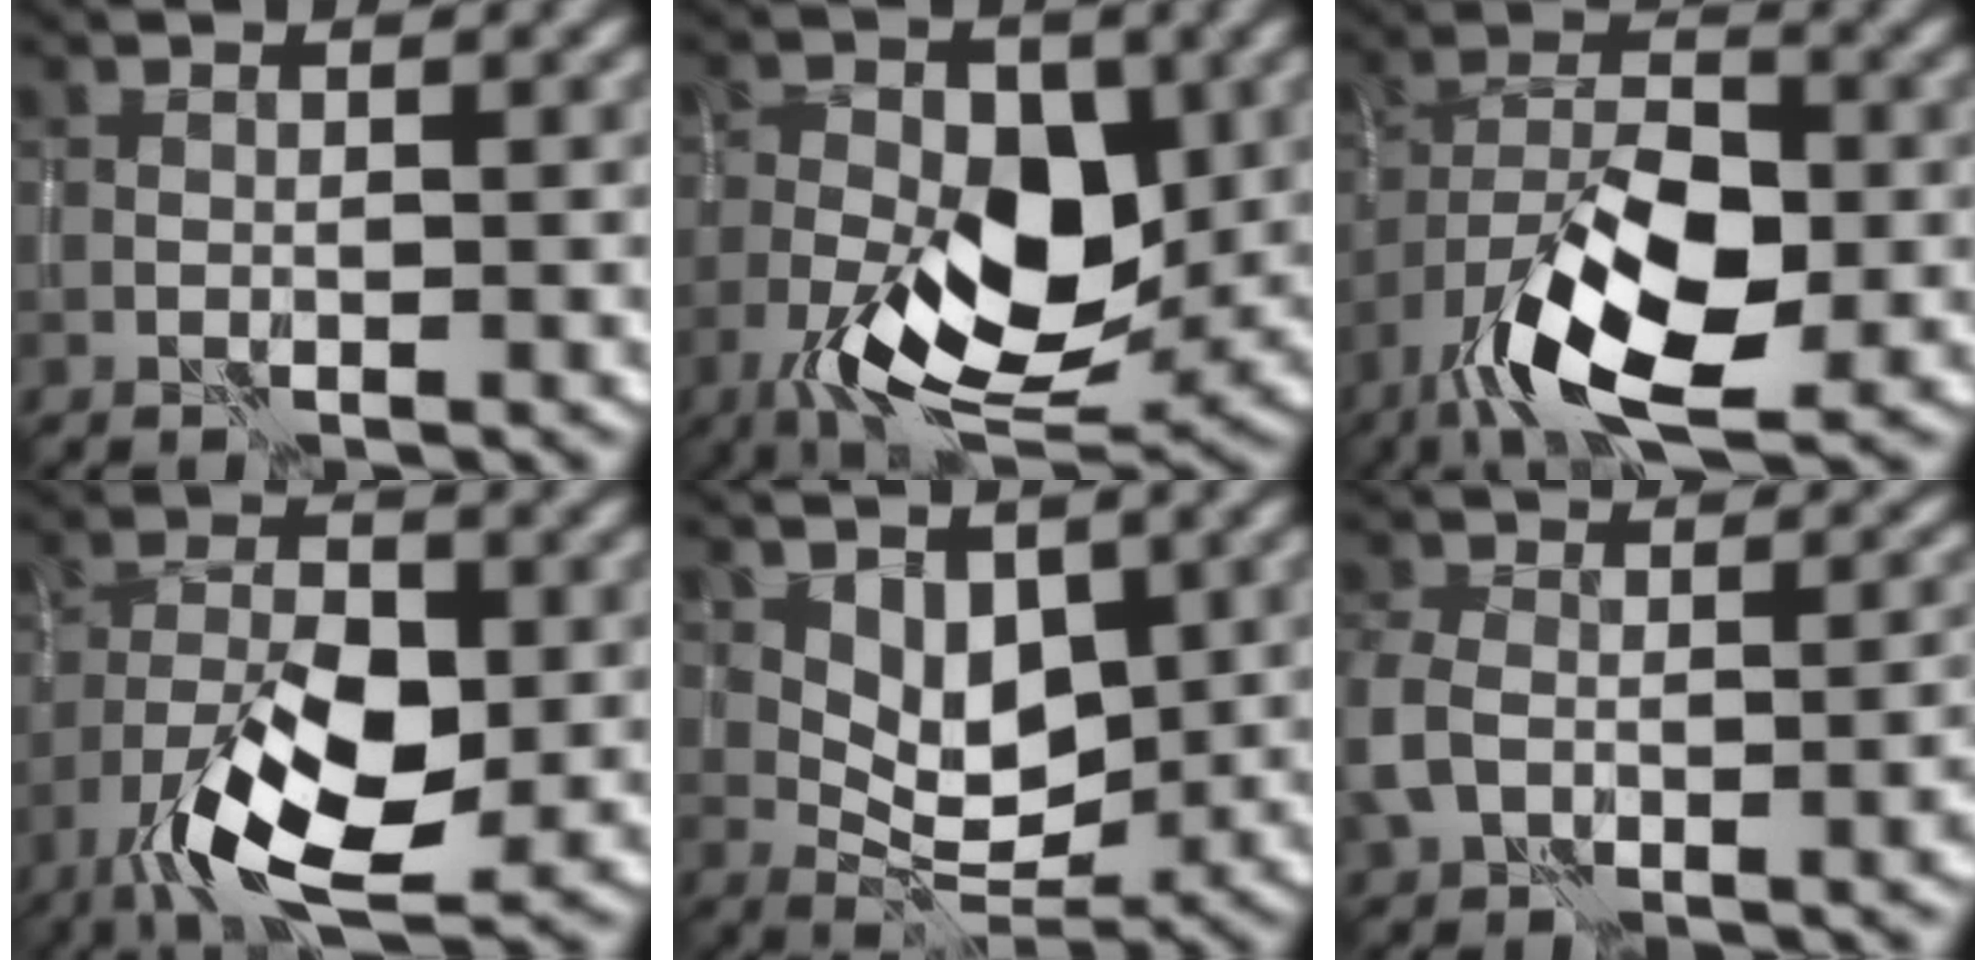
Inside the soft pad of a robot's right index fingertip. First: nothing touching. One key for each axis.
{"total": 10.1, "fx": -2.5, "fy": 5.0, "fz": 8.4, "tx": -0.145, "ty": 0.003, "tz": -0.050}
{"total": 10.4, "fx": -5.0, "fy": 4.2, "fz": 8.0, "tx": -0.149, "ty": 0.003, "tz": -0.093}
{"total": 9.4, "fx": -4.0, "fy": 3.9, "fz": 7.5, "tx": -0.144, "ty": 0.001, "tz": -0.074}
{"total": 3.7, "fx": 1.9, "fy": 2.0, "fz": 2.4, "tx": -0.037, "ty": -0.010, "tz": 0.031}
{"total": 6.9, "fx": -2.5, "fy": 4.0, "fz": 4.9, "tx": -0.099, "ty": -0.003, "tz": -0.055}